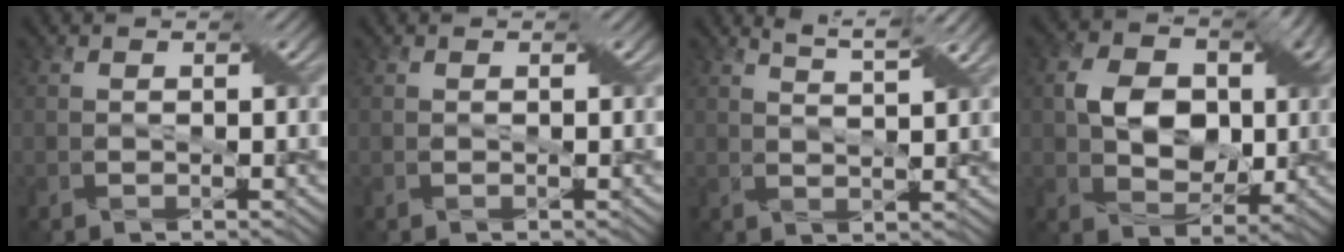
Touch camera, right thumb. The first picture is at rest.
{"total": 0.0}
{"total": 4.8, "force": [3.6, 0.7, 3.1], "torque": [-0.054, 0.003, 0.055]}
{"total": 9.3, "force": [1.1, 7.0, 6.0], "torque": [-0.118, 0.005, 0.010]}